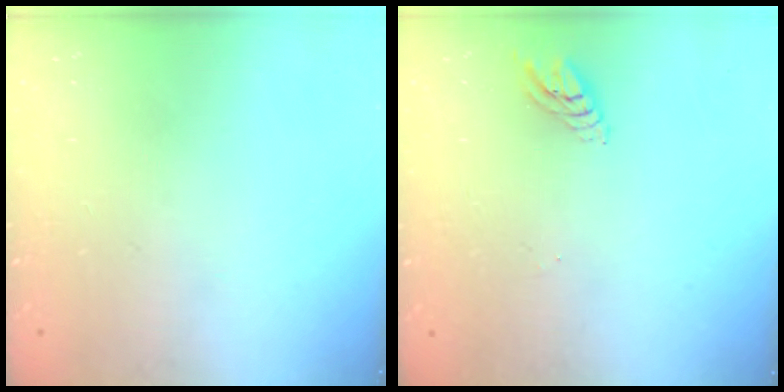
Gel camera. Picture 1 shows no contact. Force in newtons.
{"total": 4.9, "press": 4.9, "slide": 0.1}